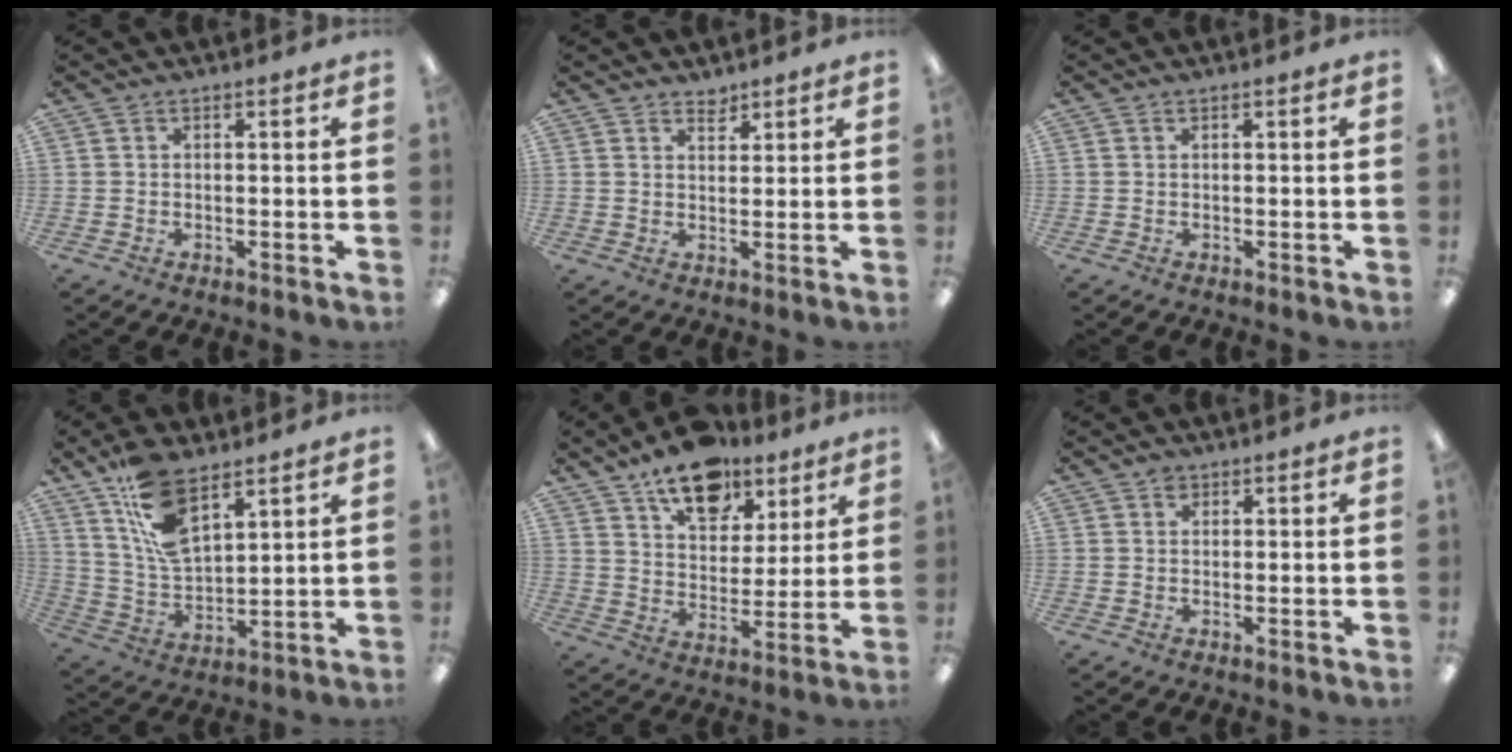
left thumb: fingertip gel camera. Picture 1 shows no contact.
{"total": 2.5, "force": [2.3, 1.0, 0.2], "torque": [0.011, -0.017, 0.041]}
{"total": 0.0}
{"total": 14.0, "force": [8.8, 6.5, 8.7], "torque": [-0.179, -0.031, 0.161]}
{"total": 14.9, "force": [10.9, 8.0, 6.3], "torque": [-0.090, -0.060, 0.194]}
{"total": 1.5, "force": [0.9, 1.1, 0.6], "torque": [-0.013, 0.002, 0.016]}